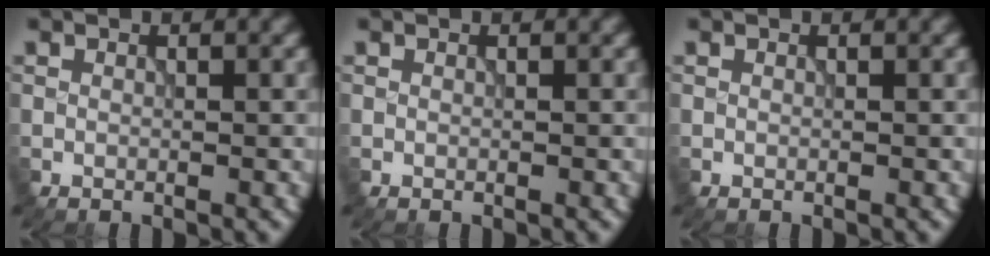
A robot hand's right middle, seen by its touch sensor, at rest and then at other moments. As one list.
[{"total": 0.0}, {"total": 0.0}]